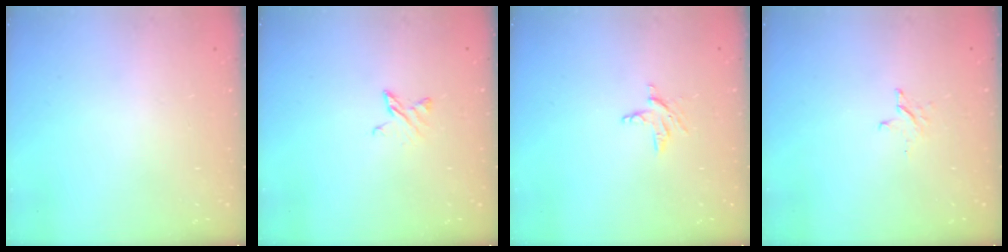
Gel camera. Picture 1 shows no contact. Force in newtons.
{"total": 3.8, "press": 3.8, "slide": 0.3}
{"total": 3.6, "press": 3.6, "slide": 0.4}
{"total": 2.6, "press": 2.6, "slide": 0.3}